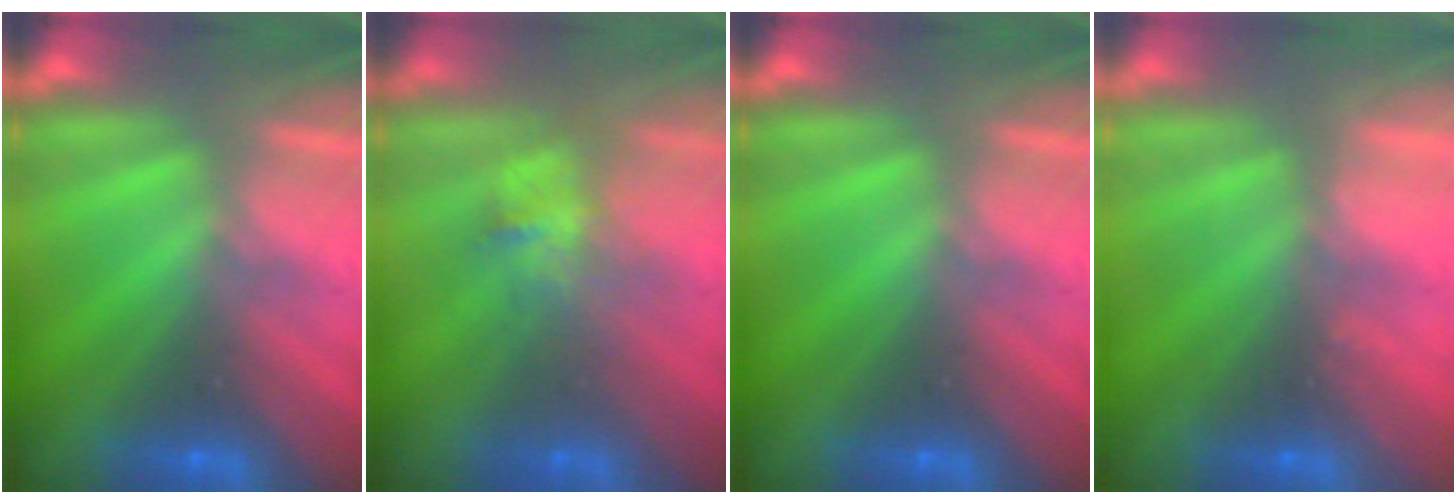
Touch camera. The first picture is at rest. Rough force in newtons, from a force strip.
{"total": 2.8}
{"total": 0.0}
{"total": 2.4}